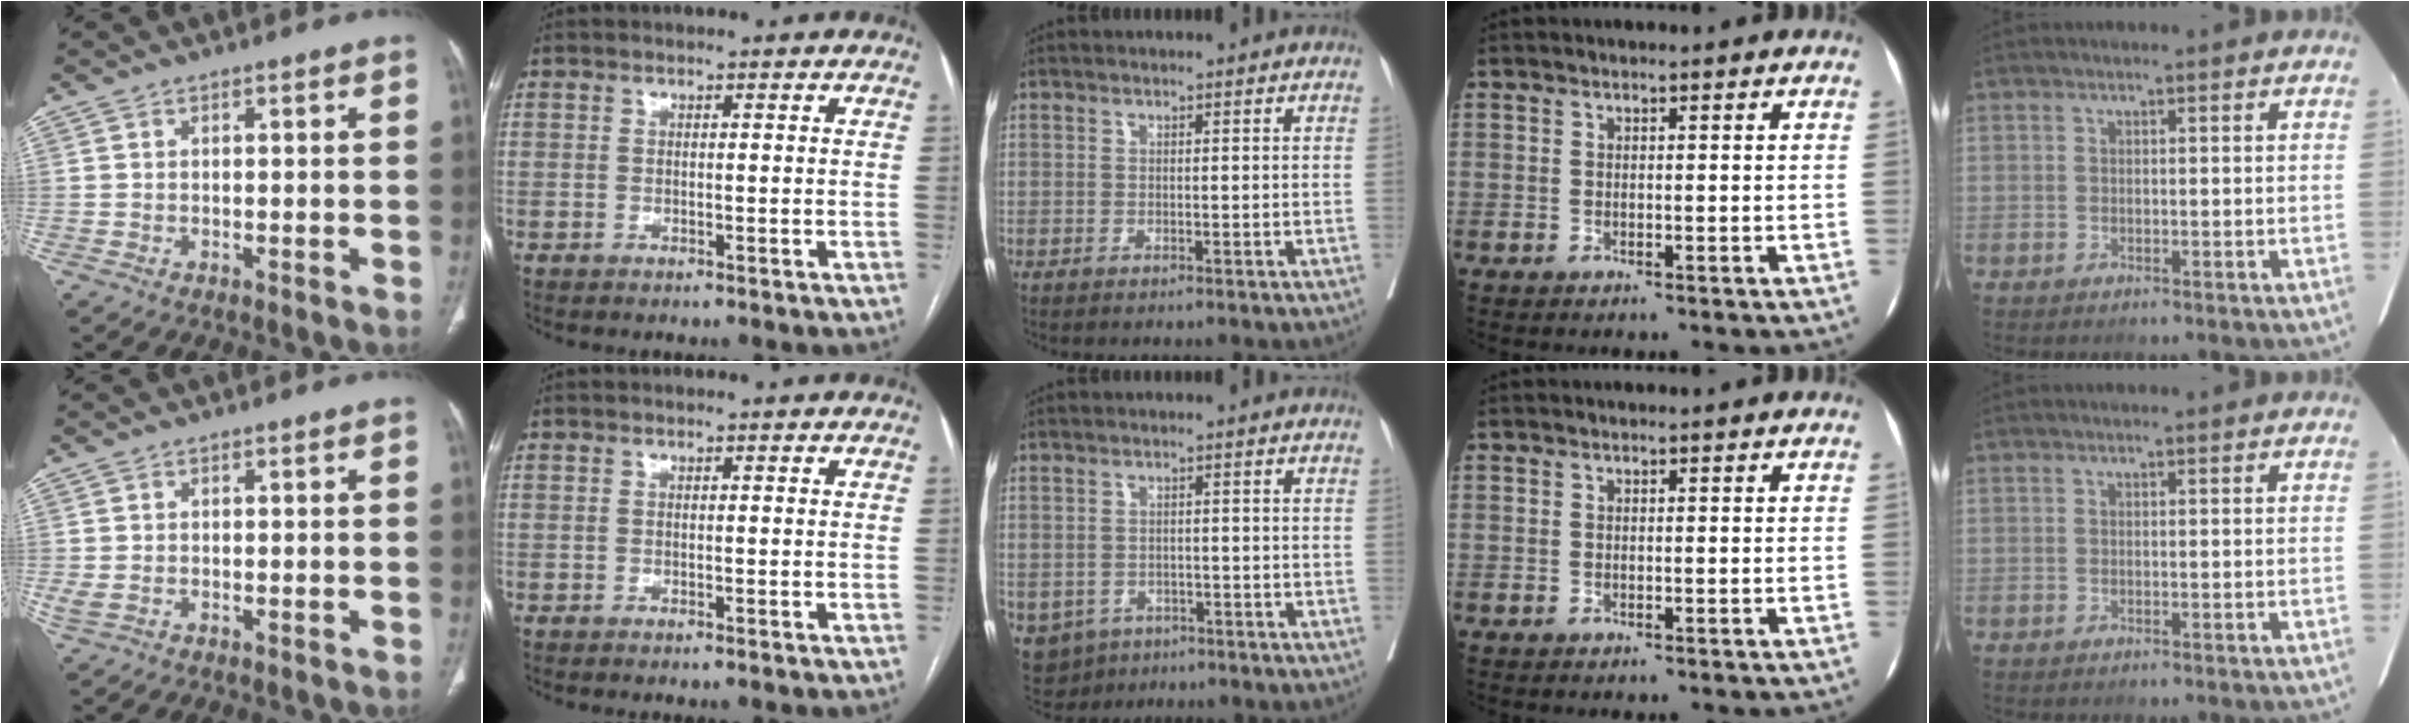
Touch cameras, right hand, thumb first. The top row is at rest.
{"thumb": {"total": 2.1, "force": [-0.2, 1.5, 1.6], "torque": [-0.050, 0.004, -0.001]}, "middle": {"total": 6.2, "force": [-3.3, 5.0, 1.3], "torque": [-0.026, 0.002, -0.044]}}